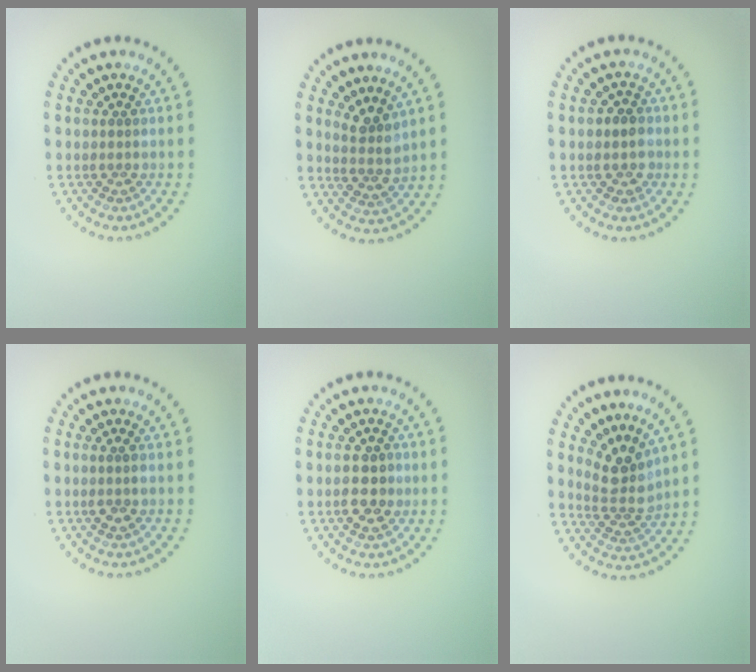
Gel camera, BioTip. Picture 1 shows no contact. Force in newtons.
{"total": 2.5, "press": 2.0, "slide": 1.6}
{"total": 2.0, "press": 1.9, "slide": 0.6}
{"total": 1.2, "press": 1.1, "slide": 0.5}
{"total": 2.9, "press": 2.9, "slide": 0.2}
{"total": 3.1, "press": 2.3, "slide": 2.0}